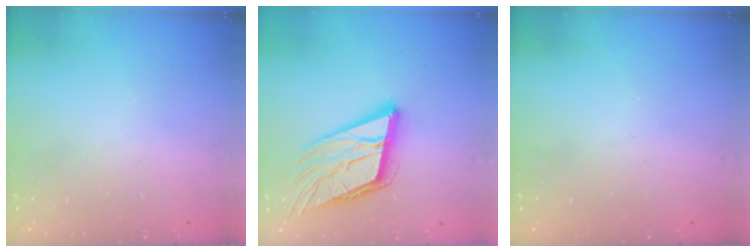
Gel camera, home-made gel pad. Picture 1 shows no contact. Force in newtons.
{"total": 16.2, "press": 15.9, "slide": 2.9}
{"total": 0.0}